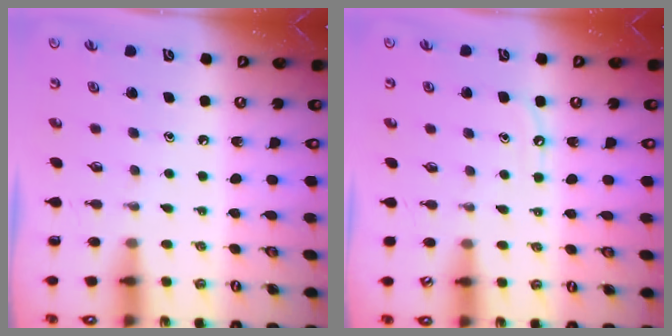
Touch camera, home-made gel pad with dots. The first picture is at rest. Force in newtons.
{"total": 6.0, "press": 5.9, "slide": 0.6}